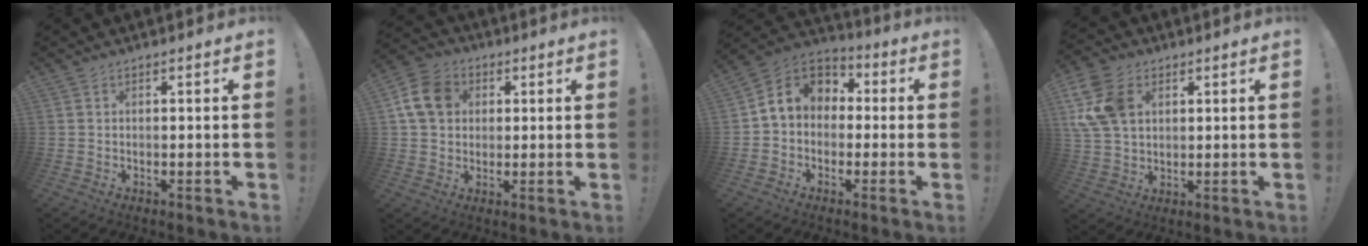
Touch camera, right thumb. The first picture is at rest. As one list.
[{"total": 11.9, "force": [3.2, 9.7, 6.2], "torque": [-0.104, 0.005, 0.067]}, {"total": 8.6, "force": [0.5, 7.5, 4.2], "torque": [-0.060, 0.016, 0.017]}, {"total": 13.6, "force": [4.0, 9.9, 8.4], "torque": [-0.184, -0.002, 0.079]}]